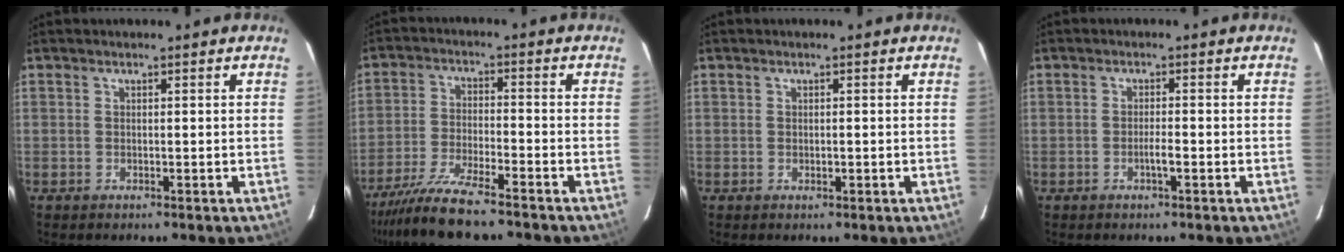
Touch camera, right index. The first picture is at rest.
{"total": 9.4, "force": [-8.0, 0.4, 5.0], "torque": [-0.087, -0.027, -0.140]}
{"total": 0.6, "force": [-0.1, 0.3, 0.5], "torque": [-0.013, -0.002, 0.001]}
{"total": 1.7, "force": [-0.7, 0.0, 1.5], "torque": [-0.030, 0.000, -0.013]}